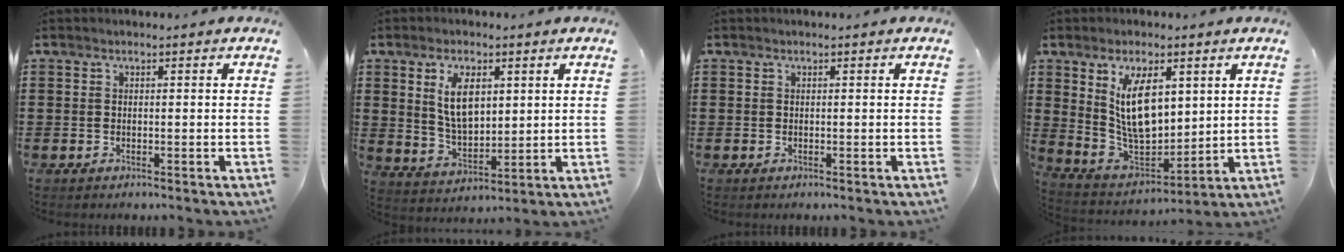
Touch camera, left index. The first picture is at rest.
{"total": 7.5, "force": [2.9, 4.1, 5.6], "torque": [-0.099, 0.002, 0.046]}
{"total": 0.0}
{"total": 10.9, "force": [4.1, 5.7, 8.4], "torque": [-0.163, -0.007, 0.071]}